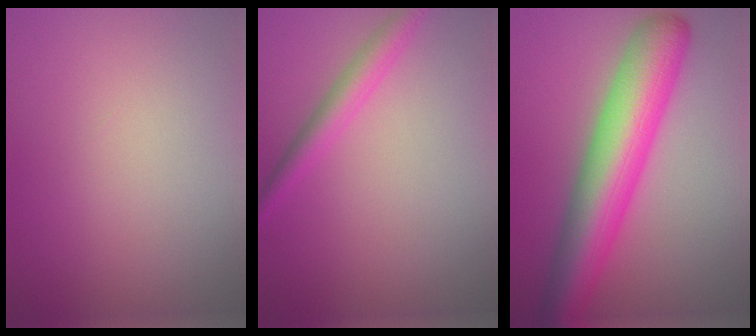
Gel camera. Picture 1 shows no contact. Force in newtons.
{"total": 2.5, "press": 2.5, "slide": 0.0}
{"total": 9.2, "press": 9.2, "slide": 0.1}